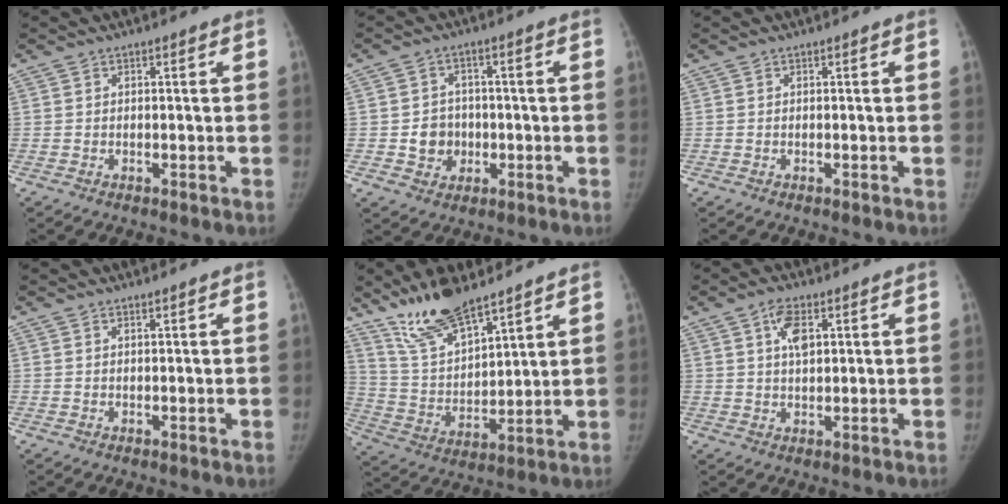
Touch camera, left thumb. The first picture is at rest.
{"total": 6.0, "force": [-0.9, 5.4, 2.4], "torque": [-0.013, 0.010, -0.013]}
{"total": 0.0}
{"total": 0.6, "force": [0.5, 0.1, 0.3], "torque": [-0.006, -0.003, 0.010]}
{"total": 14.2, "force": [11.2, 4.3, 7.6], "torque": [-0.121, -0.060, 0.222]}
{"total": 5.1, "force": [2.1, 2.5, 3.9], "torque": [-0.063, -0.002, 0.038]}